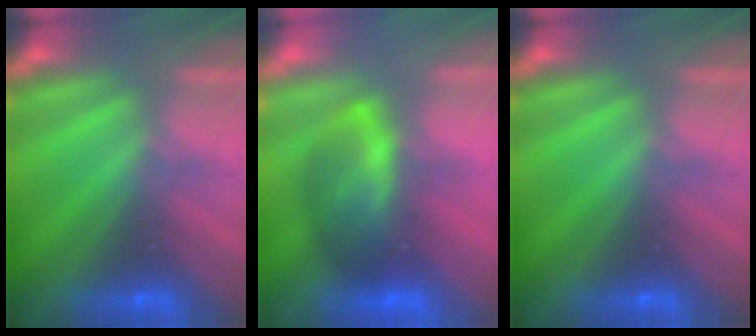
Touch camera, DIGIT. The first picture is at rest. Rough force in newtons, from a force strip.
{"total": 7.2}
{"total": 0.0}